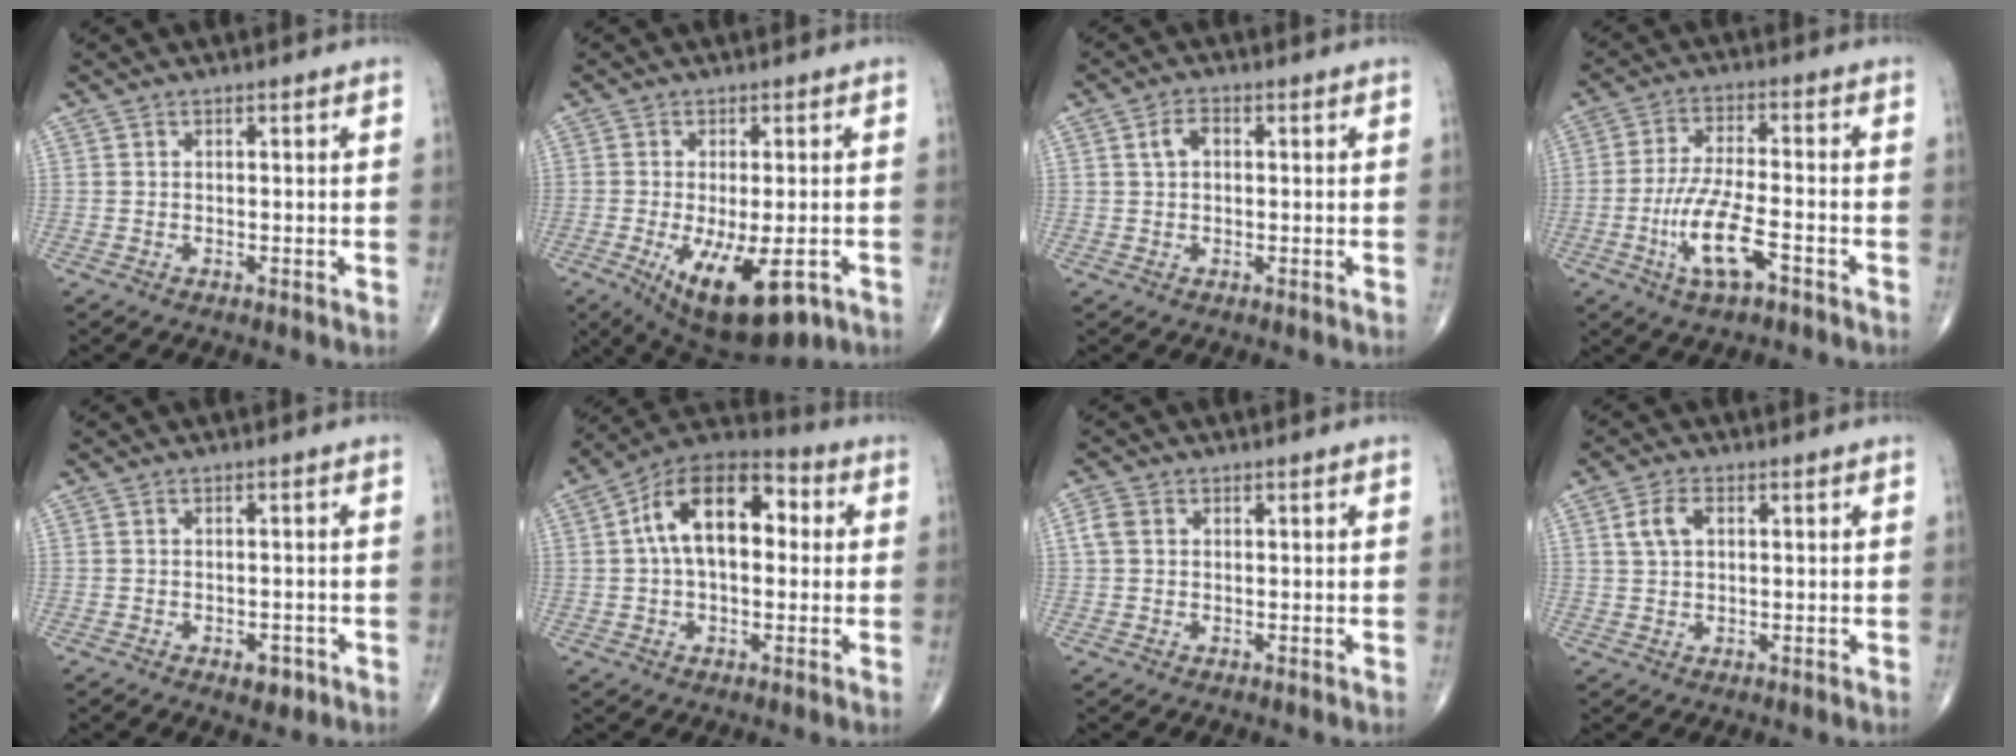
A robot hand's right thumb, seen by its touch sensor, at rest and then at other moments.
{"total": 14.0, "force": [-5.6, 5.6, 11.6], "torque": [-0.178, -0.014, -0.069]}
{"total": 2.9, "force": [0.6, 1.8, 2.2], "torque": [-0.042, 0.011, 0.010]}
{"total": 10.2, "force": [-4.3, 3.1, 8.7], "torque": [-0.179, 0.019, -0.078]}
{"total": 2.7, "force": [-1.4, 1.5, 1.7], "torque": [-0.010, 0.003, -0.014]}
{"total": 15.5, "force": [2.3, 8.9, 12.5], "torque": [-0.193, 0.035, 0.026]}
{"total": 2.7, "force": [0.5, 2.1, 1.6], "torque": [-0.040, 0.008, 0.009]}
{"total": 4.2, "force": [1.3, 2.6, 3.1], "torque": [-0.064, 0.006, 0.025]}